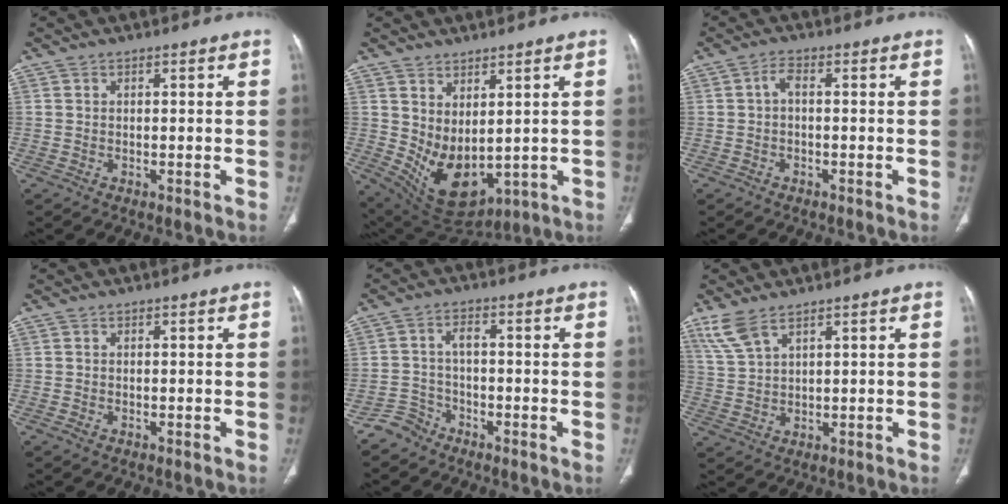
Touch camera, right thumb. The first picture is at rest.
{"total": 10.8, "force": [1.3, 6.2, 8.8], "torque": [-0.142, -0.028, 0.059]}
{"total": 1.9, "force": [-0.2, 0.9, 1.7], "torque": [-0.031, 0.009, -0.008]}
{"total": 0.6, "force": [-0.2, 0.4, 0.3], "torque": [-0.011, 0.001, -0.002]}
{"total": 4.2, "force": [-3.2, 2.6, 0.0], "torque": [0.014, 0.026, -0.068]}
{"total": 5.4, "force": [4.0, 1.7, 3.3], "torque": [-0.078, -0.007, 0.091]}